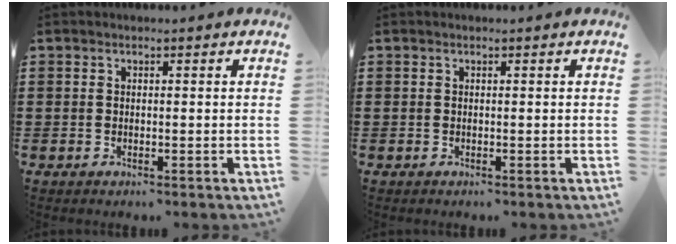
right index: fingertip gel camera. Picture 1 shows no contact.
{"total": 0.0}